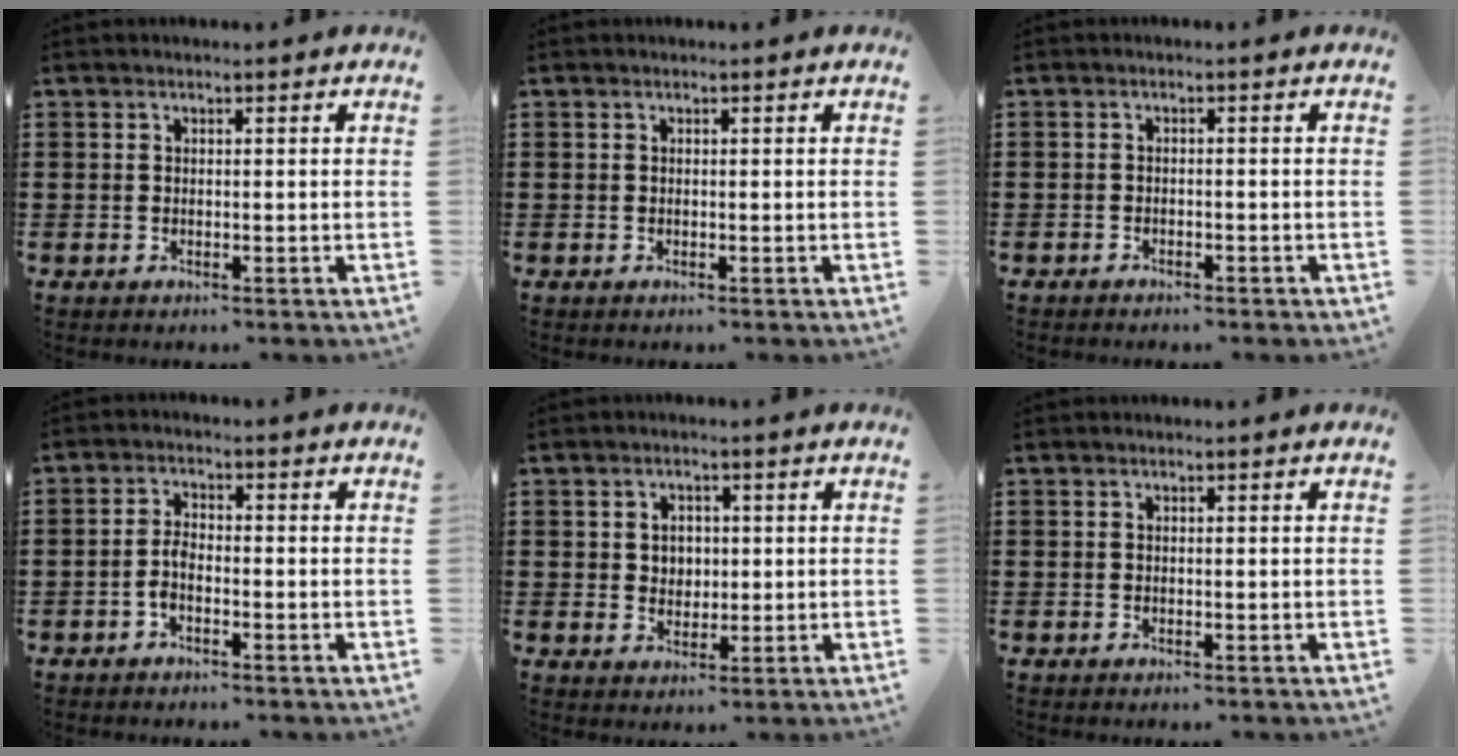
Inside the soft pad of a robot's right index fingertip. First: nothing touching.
{"total": 0.0}
{"total": 1.2, "force": [-1.1, 0.3, 0.1], "torque": [-0.007, 0.001, -0.025]}
{"total": 2.6, "force": [-1.3, 0.9, 2.0], "torque": [-0.055, -0.004, -0.029]}
{"total": 2.7, "force": [0.6, 2.5, 1.0], "torque": [-0.028, 0.010, 0.007]}
{"total": 0.0}